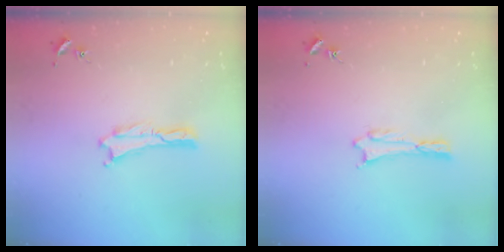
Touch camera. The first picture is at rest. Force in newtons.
{"total": 0.7, "press": 0.7, "slide": 0.1}